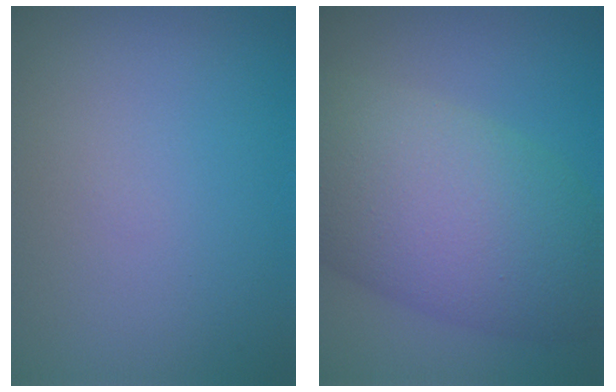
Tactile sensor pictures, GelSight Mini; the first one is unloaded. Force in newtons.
{"total": 10.5, "press": 10.5, "slide": 0.5}